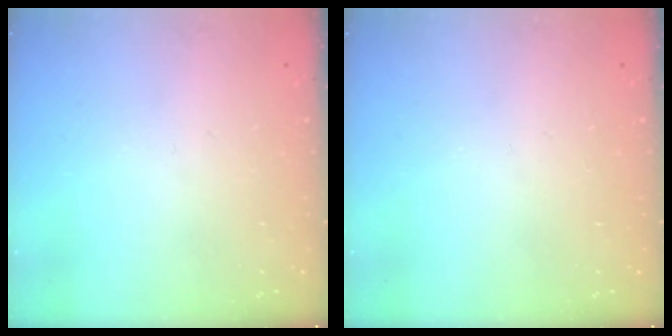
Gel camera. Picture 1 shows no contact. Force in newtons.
{"total": 0.0}